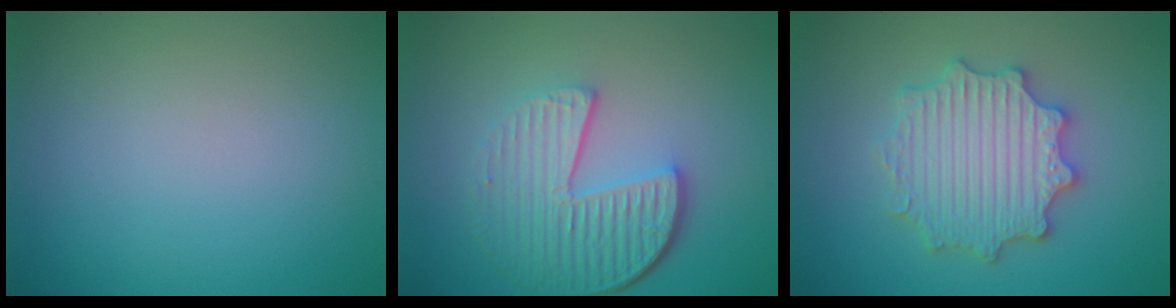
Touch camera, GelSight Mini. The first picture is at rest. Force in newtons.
{"total": 5.9, "press": 4.3, "slide": 4.1}
{"total": 5.6, "press": 5.5, "slide": 1.0}